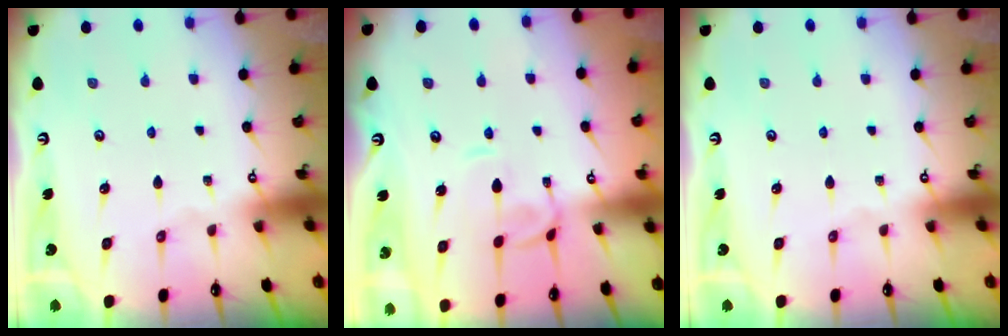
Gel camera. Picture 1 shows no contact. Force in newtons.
{"total": 1.2, "press": 1.2, "slide": 0.0}
{"total": 0.0}